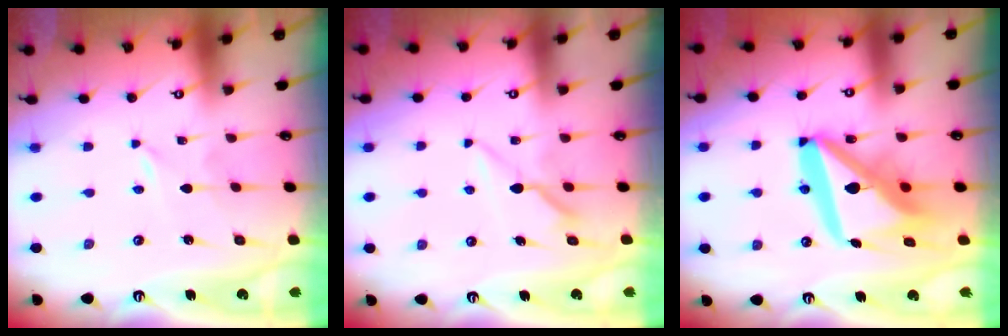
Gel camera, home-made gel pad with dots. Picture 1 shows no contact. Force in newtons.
{"total": 7.7, "press": 7.7, "slide": 0.4}
{"total": 17.9, "press": 17.8, "slide": 2.0}